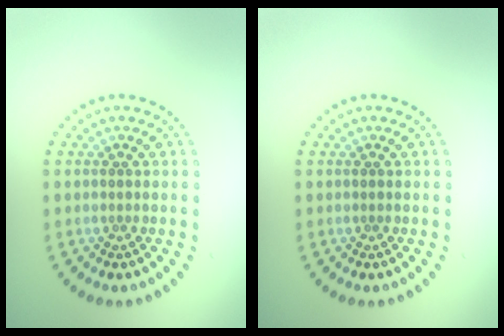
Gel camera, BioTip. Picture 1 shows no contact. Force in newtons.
{"total": 0.0}